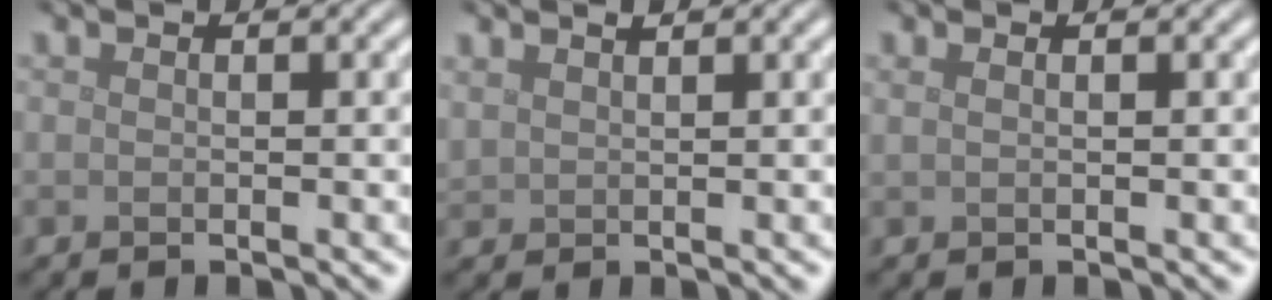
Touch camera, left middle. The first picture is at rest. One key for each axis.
{"total": 1.1, "fx": 1.0, "fy": 0.4, "fz": 0.3, "tx": -0.012, "ty": 0.002, "tz": 0.023}
{"total": 0.8, "fx": 0.5, "fy": 0.3, "fz": 0.6, "tx": -0.011, "ty": 0.000, "tz": 0.005}